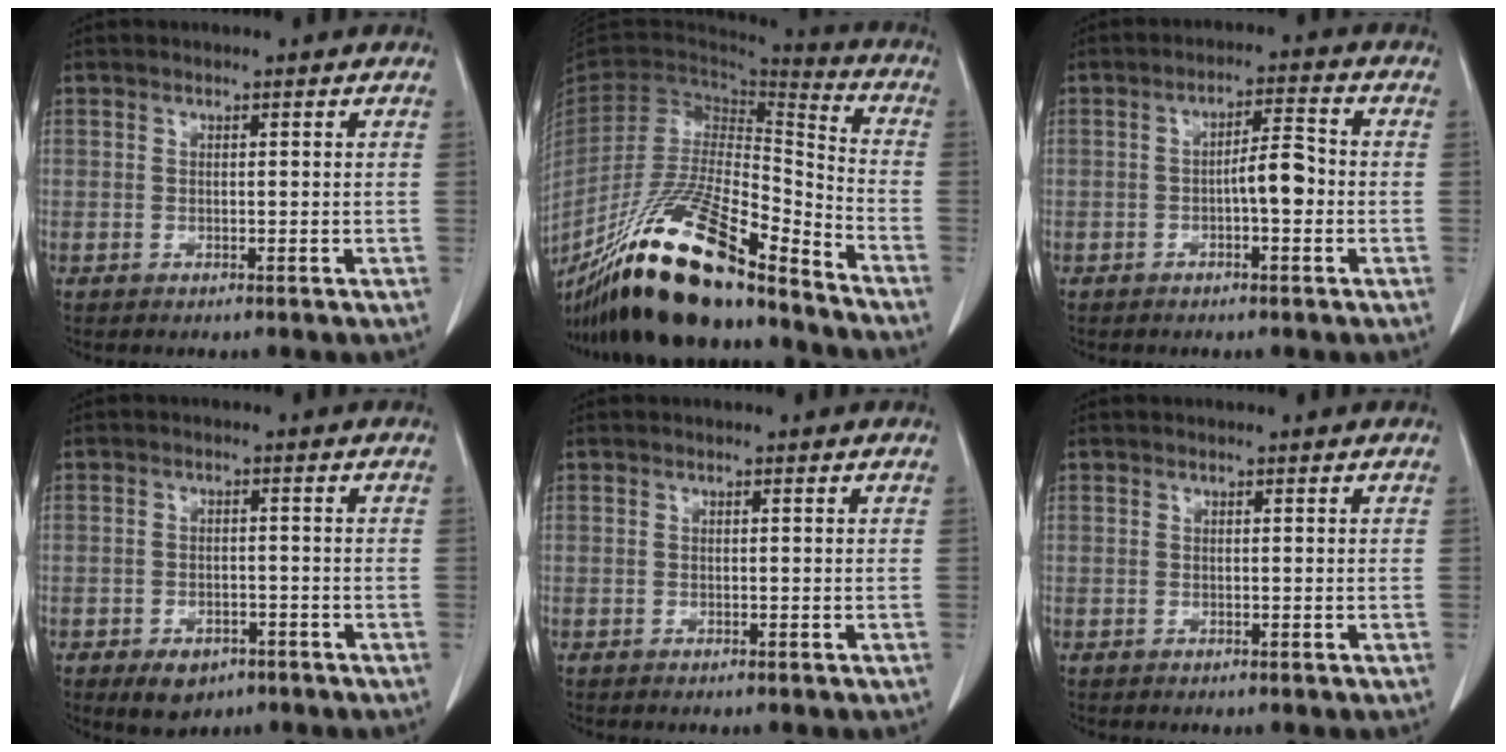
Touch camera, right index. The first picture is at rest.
{"total": 24.4, "force": [-18.5, 3.9, 15.4], "torque": [-0.289, -0.025, -0.335]}
{"total": 4.7, "force": [-0.9, 1.1, 4.5], "torque": [-0.070, 0.017, -0.012]}
{"total": 4.8, "force": [-2.9, 2.9, 2.3], "torque": [-0.034, 0.001, -0.036]}
{"total": 0.0}
{"total": 0.0}